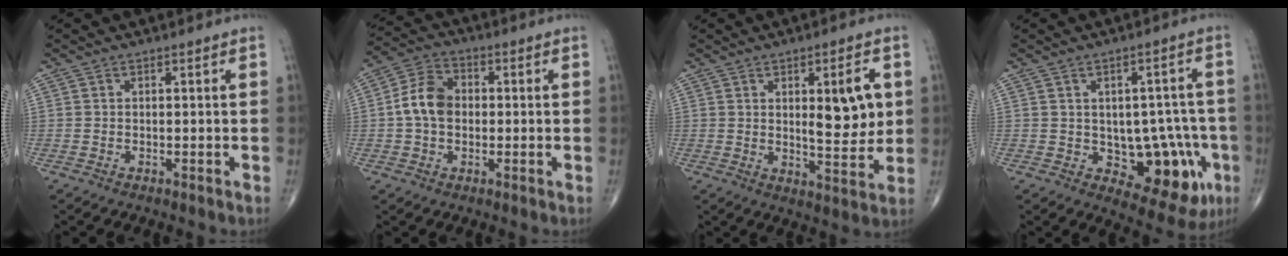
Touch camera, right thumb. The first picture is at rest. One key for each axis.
{"total": 8.2, "fx": -0.1, "fy": 6.0, "fz": 5.5, "tx": -0.094, "ty": 0.022, "tz": -0.012}
{"total": 10.3, "fx": 2.3, "fy": 3.6, "fz": 9.3, "tx": -0.114, "ty": -0.021, "tz": 0.038}
{"total": 13.1, "fx": -3.1, "fy": 7.5, "fz": 10.3, "tx": -0.077, "ty": 0.013, "tz": -0.025}